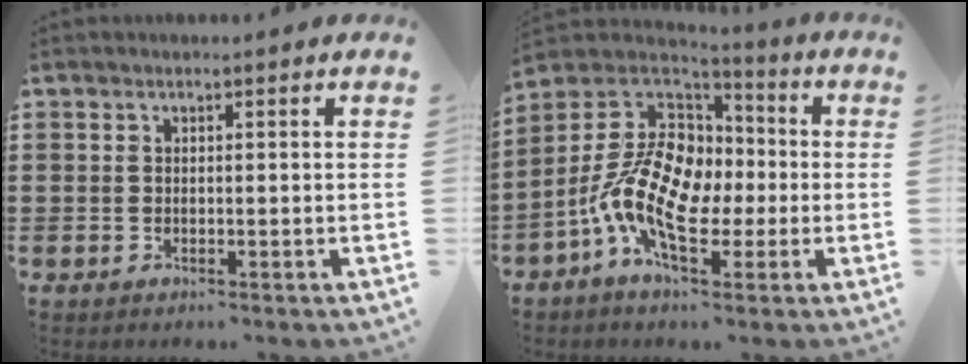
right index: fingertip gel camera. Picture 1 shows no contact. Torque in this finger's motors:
{"motor_torque": [2.14, 0.00, 1.05, 0.21]}